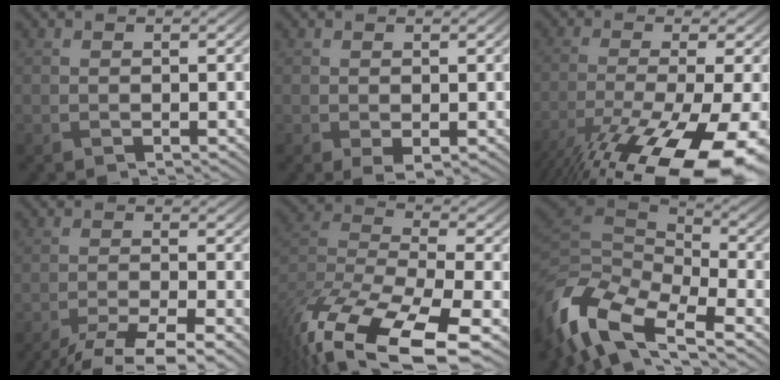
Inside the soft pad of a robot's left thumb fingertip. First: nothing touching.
{"total": 1.3, "force": [-0.3, 0.6, 1.1], "torque": [-0.021, -0.008, -0.002]}
{"total": 16.5, "force": [-10.5, 3.8, 12.1], "torque": [-0.230, -0.032, -0.161]}
{"total": 7.1, "force": [-5.4, 1.1, 4.4], "torque": [-0.070, 0.000, -0.093]}
{"total": 16.9, "force": [-11.7, 5.9, 10.8], "torque": [-0.262, -0.049, -0.168]}
{"total": 13.0, "force": [-7.1, 6.2, 8.9], "torque": [-0.224, -0.020, -0.125]}